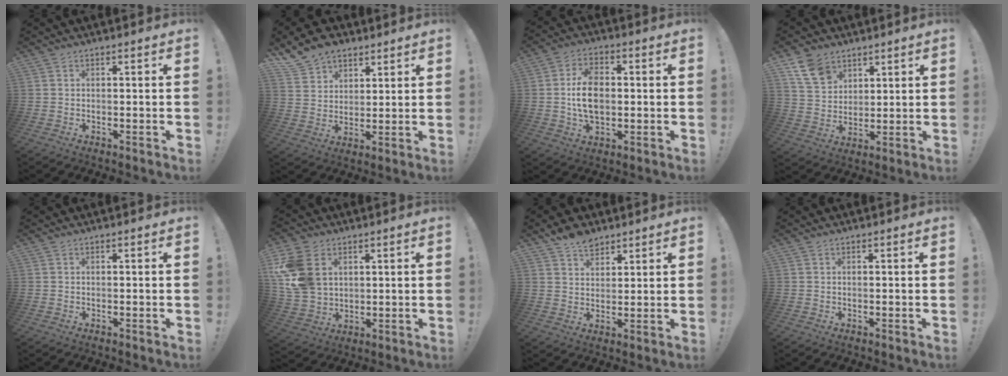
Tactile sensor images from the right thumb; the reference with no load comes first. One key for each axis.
{"total": 9.9, "fx": 7.4, "fy": 6.2, "fz": 2.3, "tx": -0.051, "ty": -0.048, "tz": 0.149}
{"total": 11.2, "fx": -0.1, "fy": 7.4, "fz": 8.3, "tx": -0.147, "ty": 0.003, "tz": -0.002}
{"total": 10.4, "fx": 6.7, "fy": 6.9, "fz": 4.0, "tx": -0.070, "ty": -0.034, "tz": 0.133}
{"total": 0.0}
{"total": 14.7, "fx": 4.6, "fy": 10.8, "fz": 8.9, "tx": -0.183, "ty": -0.012, "tz": 0.094}
{"total": 7.0, "fx": 5.4, "fy": 3.8, "fz": 2.2, "tx": -0.029, "ty": -0.028, "tz": 0.101}
{"total": 0.0}